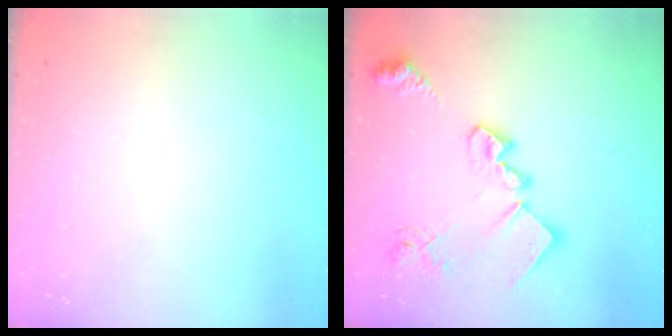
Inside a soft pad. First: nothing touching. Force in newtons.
{"total": 19.8, "press": 19.8, "slide": 1.0}